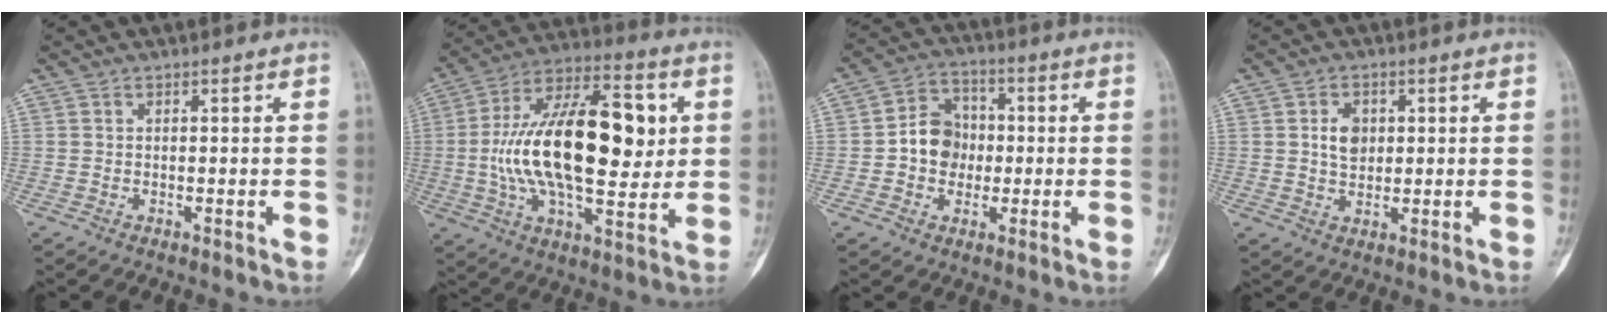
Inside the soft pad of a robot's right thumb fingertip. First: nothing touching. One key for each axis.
{"total": 26.1, "fx": 2.1, "fy": 12.5, "fz": 22.8, "tx": -0.383, "ty": 0.011, "tz": 0.030}
{"total": 8.9, "fx": -0.6, "fy": 7.6, "fz": 4.6, "tx": -0.044, "ty": 0.025, "tz": -0.021}
{"total": 4.9, "fx": 0.9, "fy": 3.6, "fz": 3.2, "tx": -0.039, "ty": -0.004, "tz": 0.016}